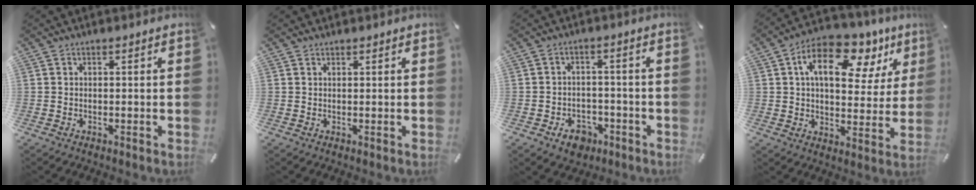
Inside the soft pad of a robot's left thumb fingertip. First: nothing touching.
{"total": 0.5, "force": [0.5, 0.2, 0.0], "torque": [0.000, 0.000, 0.009]}
{"total": 6.1, "force": [-3.3, 4.4, 2.6], "torque": [-0.055, 0.015, -0.061]}
{"total": 15.9, "force": [7.6, 9.3, 10.3], "torque": [-0.158, -0.032, 0.127]}